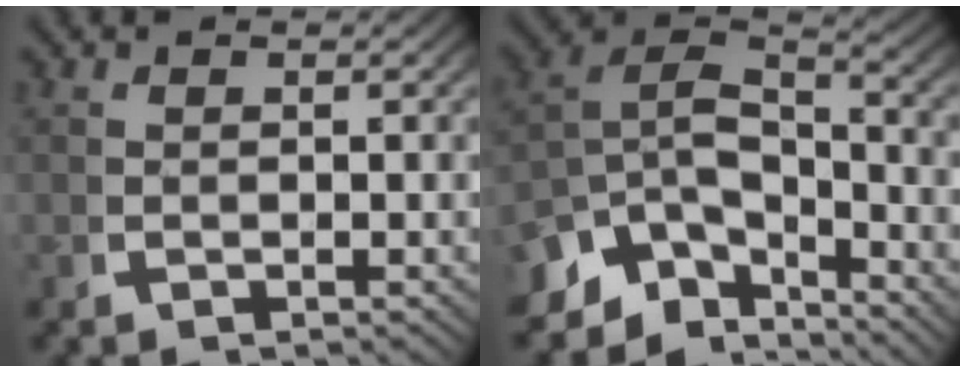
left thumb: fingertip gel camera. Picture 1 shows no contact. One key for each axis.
{"total": 10.6, "fx": -2.3, "fy": 8.0, "fz": 6.7, "tx": -0.150, "ty": -0.040, "tz": -0.037}